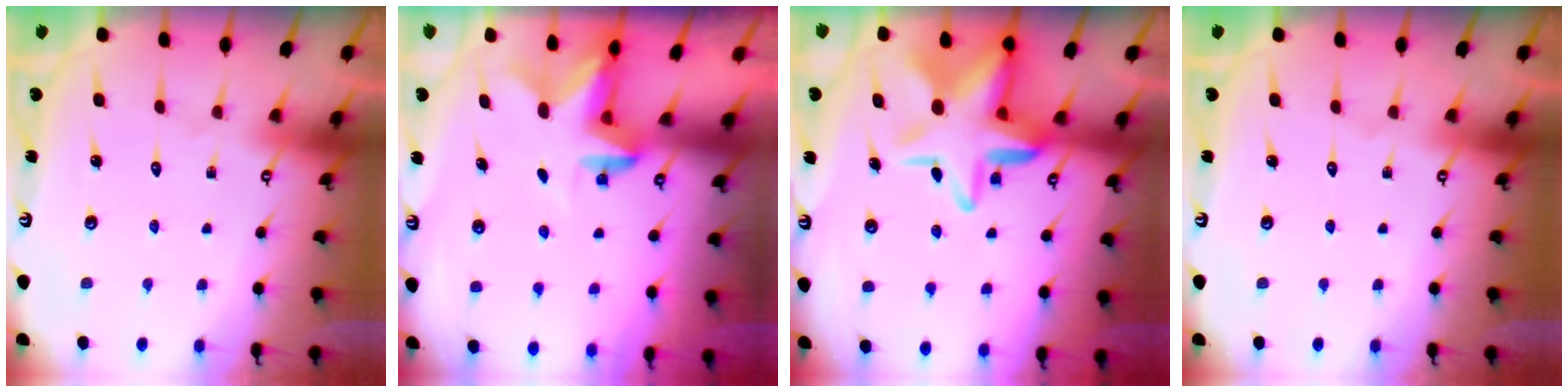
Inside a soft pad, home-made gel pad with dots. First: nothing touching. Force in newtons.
{"total": 2.7, "press": 2.7, "slide": 0.5}
{"total": 15.0, "press": 14.8, "slide": 2.7}
{"total": 0.0}